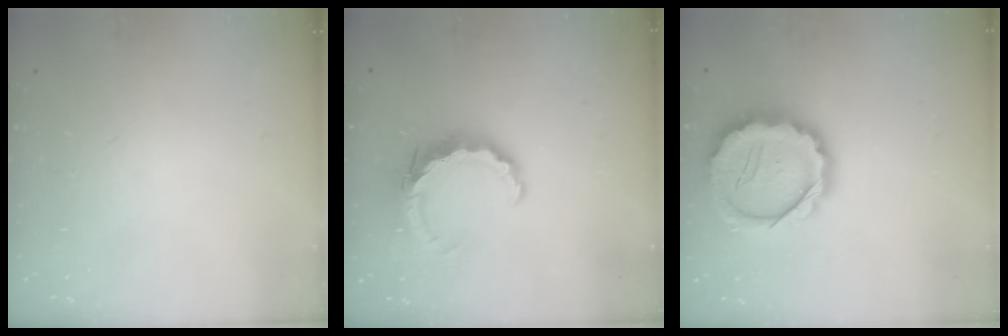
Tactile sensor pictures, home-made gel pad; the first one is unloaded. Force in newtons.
{"total": 8.0, "press": 7.9, "slide": 1.1}
{"total": 15.1, "press": 14.8, "slide": 2.9}